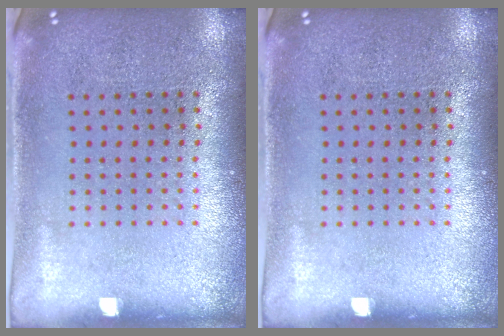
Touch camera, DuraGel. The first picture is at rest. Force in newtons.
{"total": 0.0}